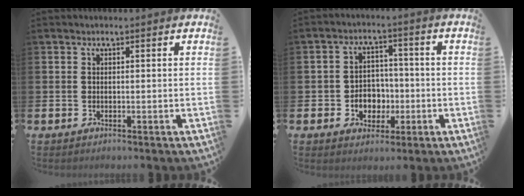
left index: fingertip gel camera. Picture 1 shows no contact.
{"total": 4.4, "force": [-1.1, 3.9, 1.6], "torque": [-0.024, -0.003, -0.030]}